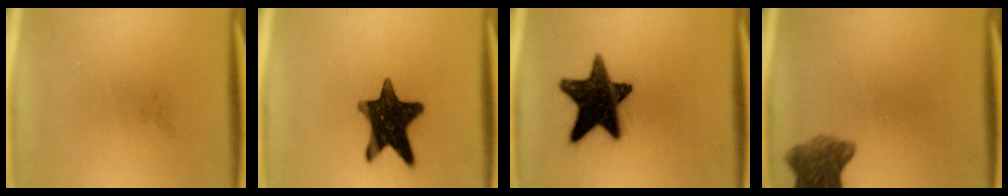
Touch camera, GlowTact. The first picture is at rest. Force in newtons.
{"total": 14.4}
{"total": 17.6}
{"total": 6.8}